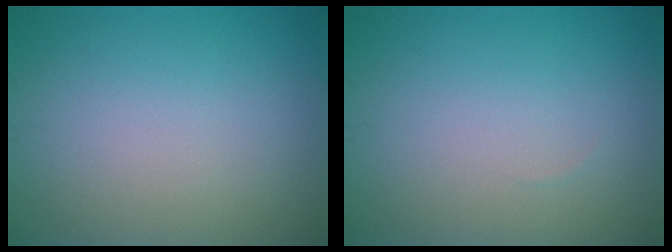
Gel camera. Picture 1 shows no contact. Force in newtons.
{"total": 0.0}